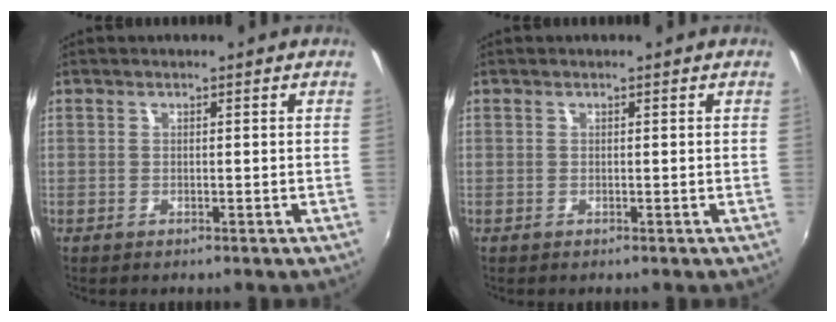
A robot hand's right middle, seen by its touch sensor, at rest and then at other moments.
{"total": 0.0}